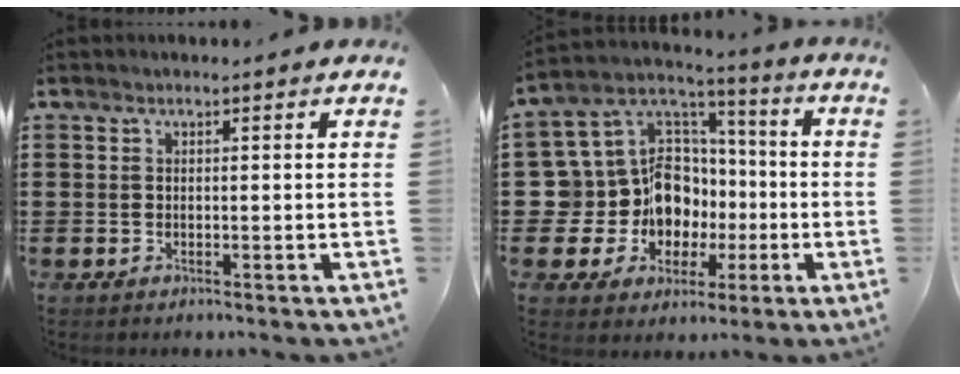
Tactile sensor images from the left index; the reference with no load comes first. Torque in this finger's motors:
{"motor_torque": [1.44, 0.70, 0.78, 0.08]}